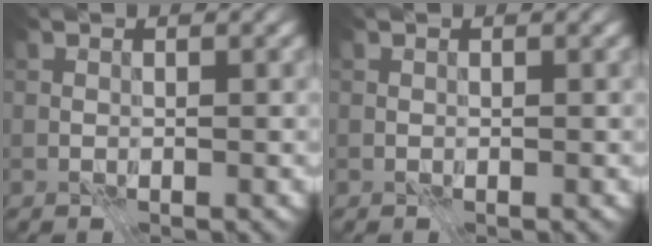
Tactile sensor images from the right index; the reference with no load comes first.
{"total": 0.0}